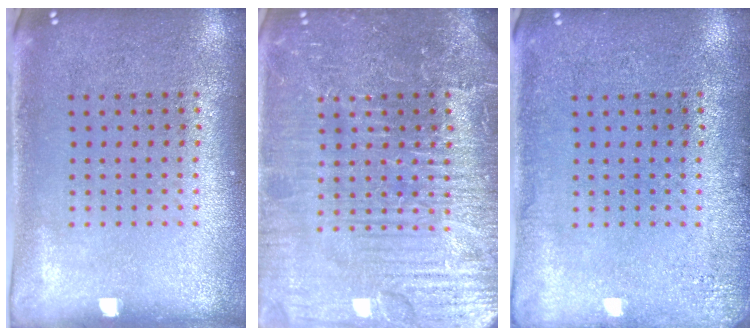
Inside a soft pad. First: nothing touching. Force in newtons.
{"total": 7.7, "press": 7.7, "slide": 1.0}
{"total": 1.8, "press": 1.8, "slide": 0.3}